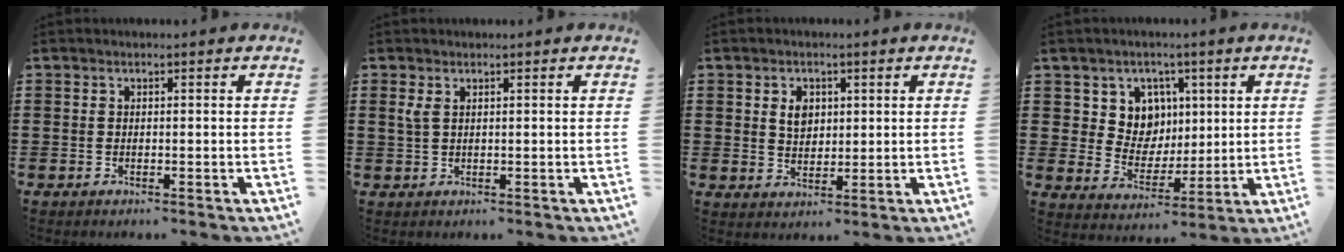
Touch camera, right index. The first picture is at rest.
{"total": 1.6, "force": [0.8, 0.6, 1.3], "torque": [-0.028, 0.003, 0.014]}
{"total": 3.5, "force": [1.0, 2.5, 2.2], "torque": [-0.044, 0.006, 0.016]}
{"total": 7.3, "force": [2.8, 6.5, 1.8], "torque": [-0.066, 0.002, 0.054]}